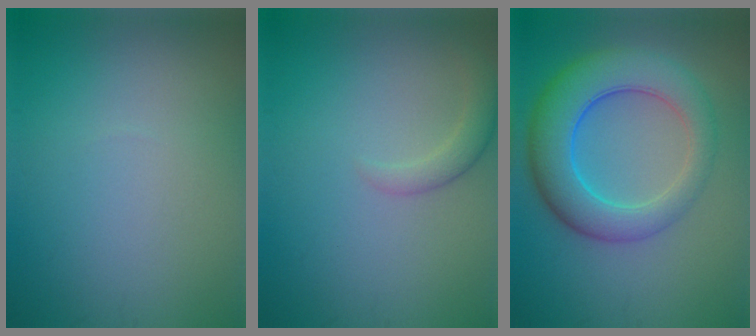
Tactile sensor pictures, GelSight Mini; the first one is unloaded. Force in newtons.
{"total": 1.8, "press": 1.8, "slide": 0.1}
{"total": 7.9, "press": 7.8, "slide": 0.3}